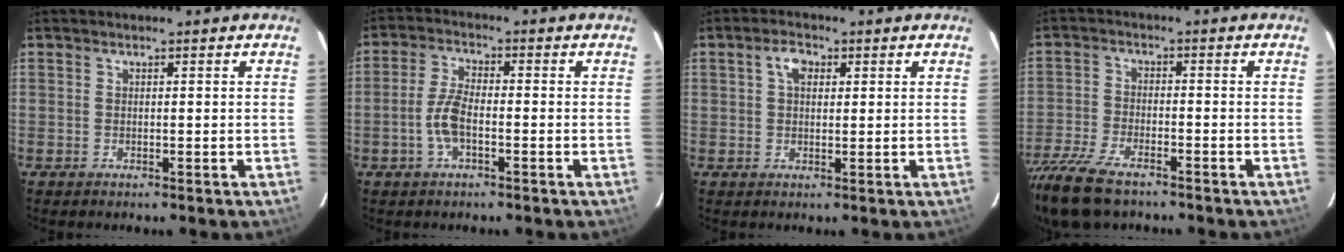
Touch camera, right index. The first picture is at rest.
{"total": 5.5, "force": [-1.9, 2.1, 4.7], "torque": [-0.106, 0.006, -0.037]}
{"total": 3.5, "force": [1.2, 2.2, 2.4], "torque": [-0.041, 0.011, 0.022]}
{"total": 13.7, "force": [-10.7, 4.7, 7.1], "torque": [-0.179, -0.035, -0.205]}